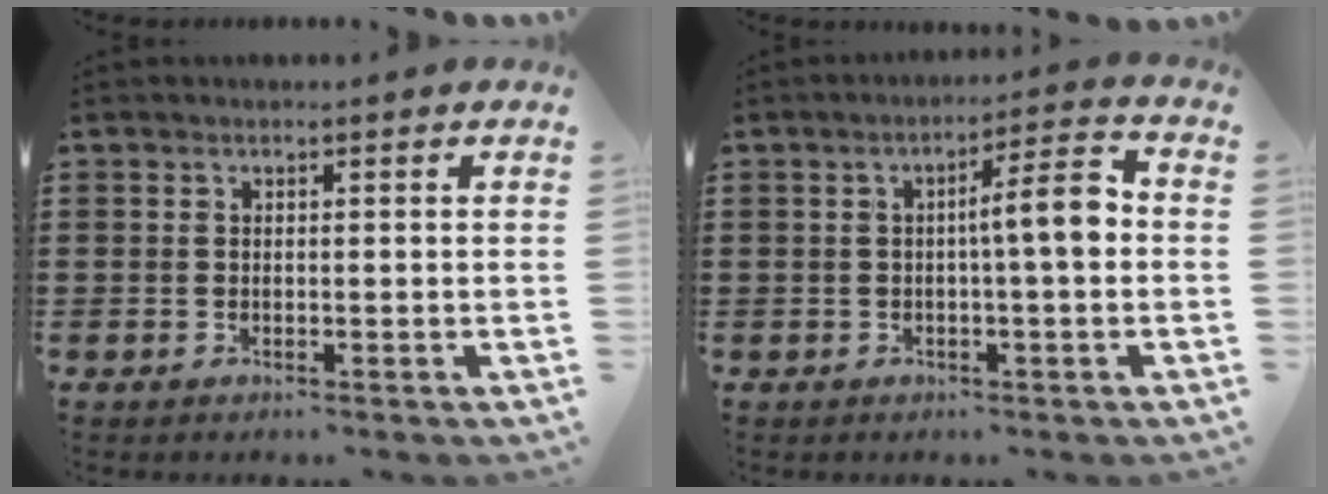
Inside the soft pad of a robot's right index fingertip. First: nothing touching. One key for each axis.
{"total": 6.4, "fx": 0.2, "fy": 0.7, "fz": 6.4, "tx": -0.102, "ty": -0.004, "tz": -0.006}